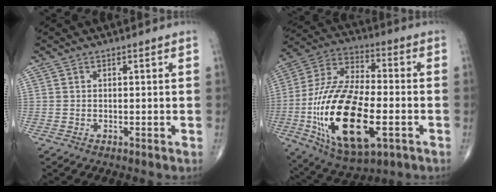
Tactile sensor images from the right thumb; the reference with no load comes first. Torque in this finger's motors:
{"motor_torque": [2.78, 2.23, 2.67, -0.10, 0.46]}